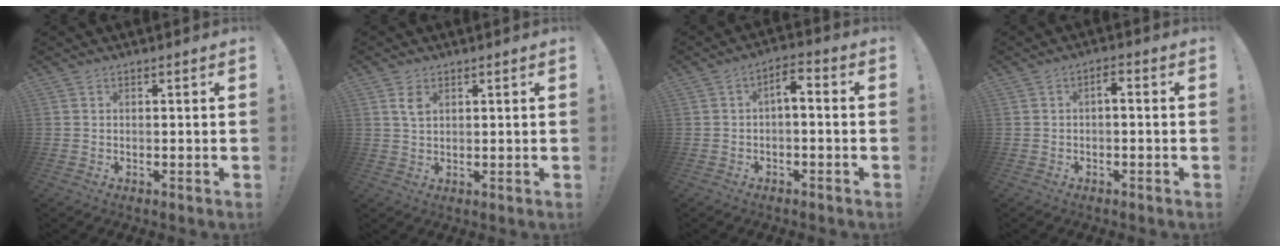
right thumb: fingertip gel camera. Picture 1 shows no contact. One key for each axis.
{"total": 3.4, "fx": 1.5, "fy": 1.9, "fz": 2.4, "tx": -0.034, "ty": -0.004, "tz": 0.025}
{"total": 4.3, "fx": -1.3, "fy": 1.8, "fz": 3.7, "tx": -0.064, "ty": 0.008, "tz": -0.025}
{"total": 2.5, "fx": -1.1, "fy": 0.7, "fz": 2.1, "tx": -0.046, "ty": 0.012, "tz": -0.021}